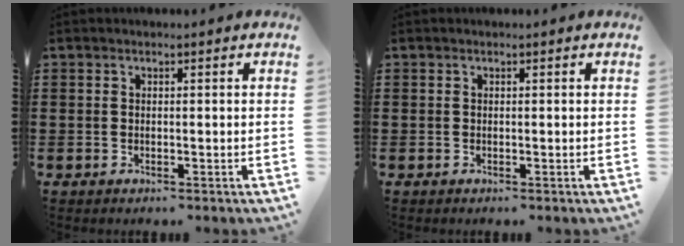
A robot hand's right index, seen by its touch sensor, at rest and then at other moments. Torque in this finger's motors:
{"motor_torque": [0.04, 0.00, 0.01, 0.00]}